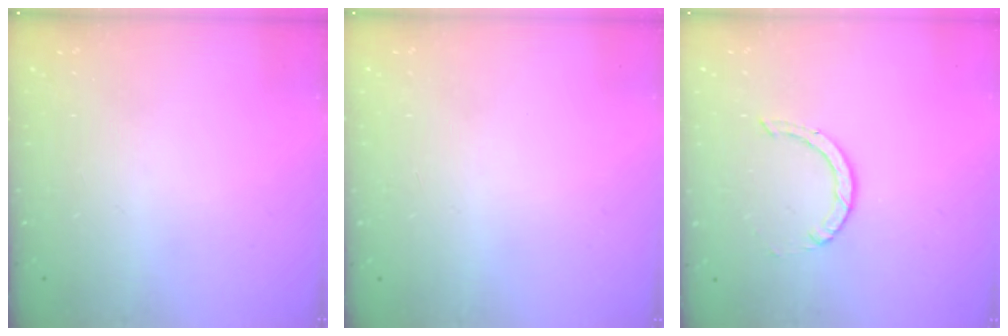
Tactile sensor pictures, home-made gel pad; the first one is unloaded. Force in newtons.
{"total": 2.6, "press": 2.6, "slide": 0.2}
{"total": 0.8, "press": 0.8, "slide": 0.1}